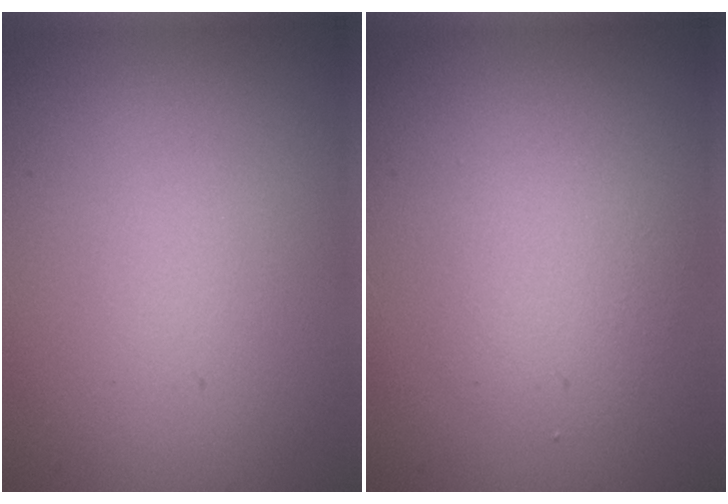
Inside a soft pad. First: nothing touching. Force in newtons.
{"total": 2.4, "press": 2.4, "slide": 0.1}